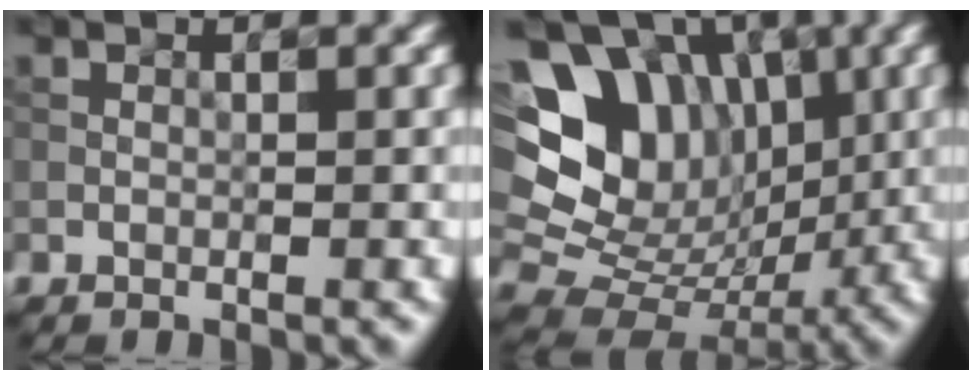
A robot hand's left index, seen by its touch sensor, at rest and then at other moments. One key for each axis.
{"total": 15.4, "fx": 5.3, "fy": 12.2, "fz": 7.8, "tx": -0.171, "ty": 0.049, "tz": 0.096}